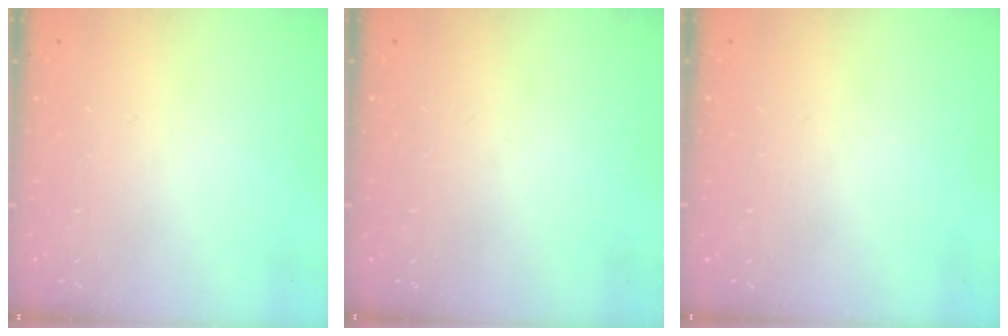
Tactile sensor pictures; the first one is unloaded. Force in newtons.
{"total": 0.0}
{"total": 0.0}